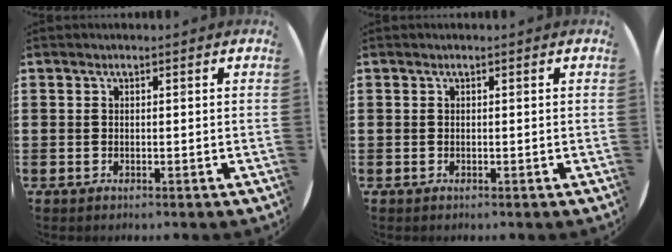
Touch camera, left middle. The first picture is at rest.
{"total": 0.0}